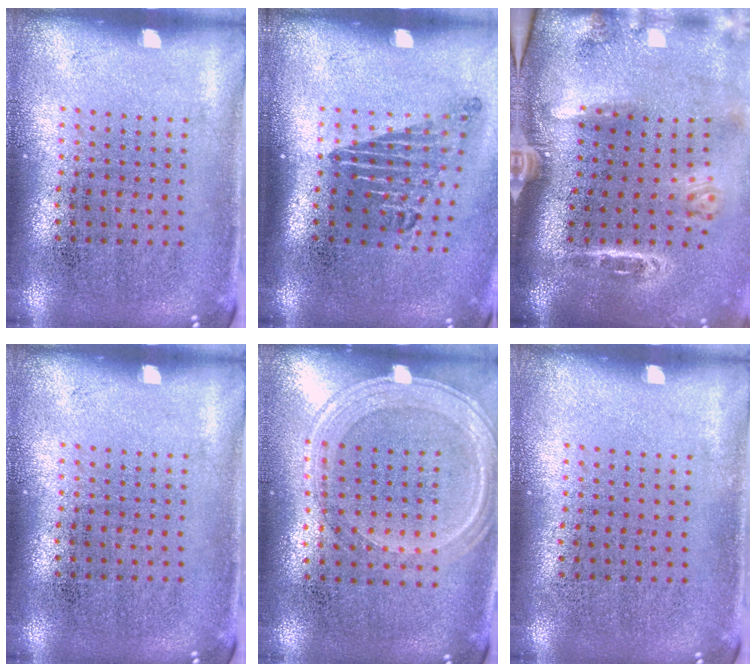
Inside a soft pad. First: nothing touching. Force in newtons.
{"total": 1.8, "press": 1.3, "slide": 1.3}
{"total": 3.3, "press": 2.1, "slide": 2.5}
{"total": 0.0}
{"total": 1.3, "press": 1.2, "slide": 0.5}
{"total": 0.0}